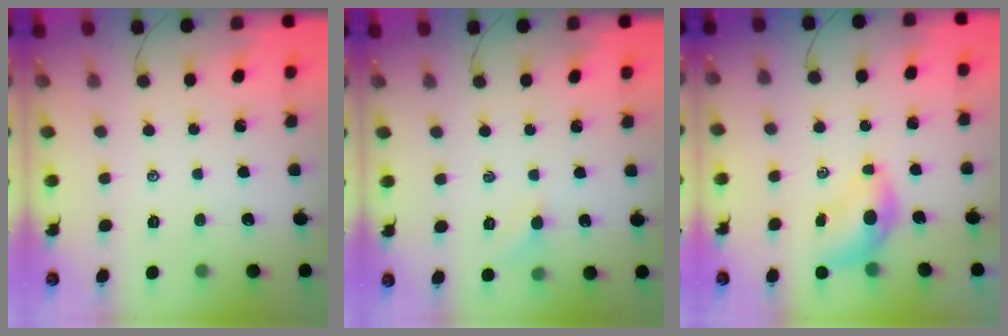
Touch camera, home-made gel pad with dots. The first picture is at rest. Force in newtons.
{"total": 4.8, "press": 4.5, "slide": 1.8}
{"total": 5.7, "press": 5.6, "slide": 0.9}